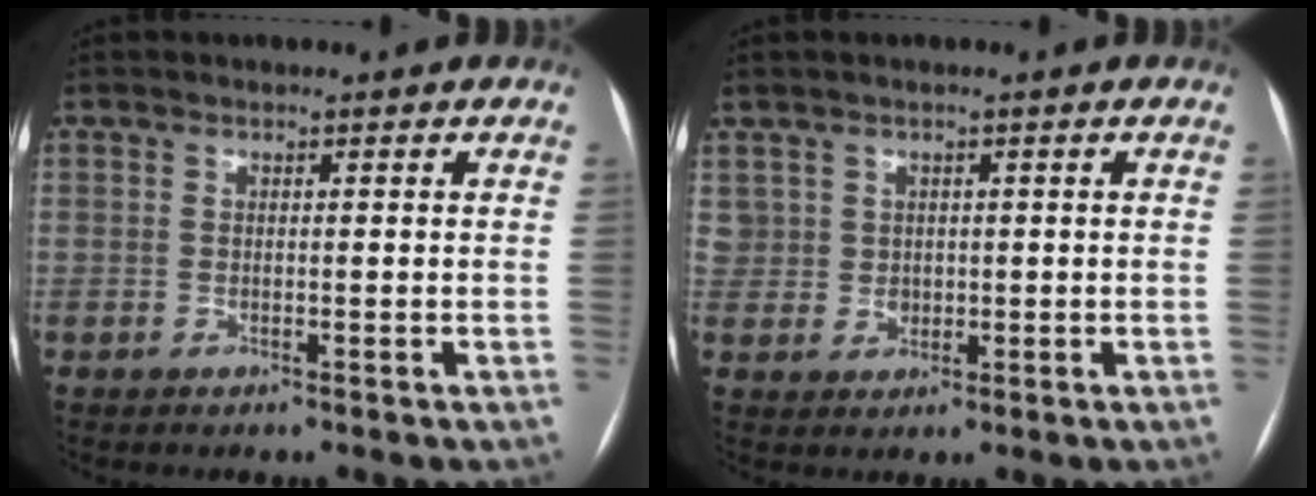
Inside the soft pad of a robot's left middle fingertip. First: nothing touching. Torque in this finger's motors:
{"motor_torque": [0.08, -0.22, 0.00, 0.01]}